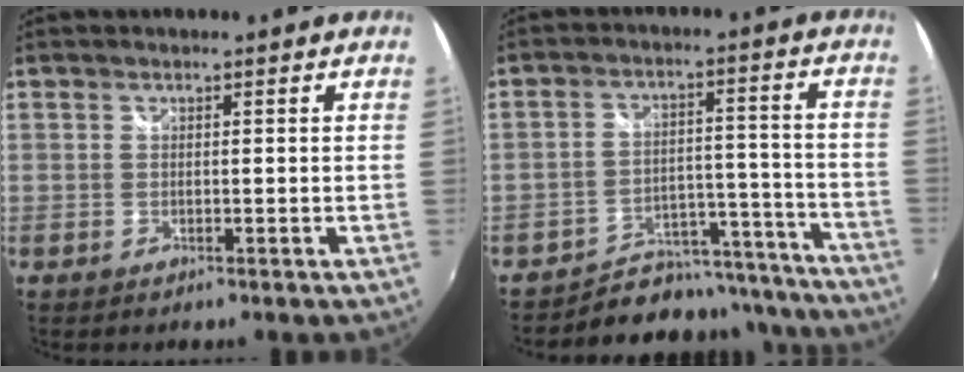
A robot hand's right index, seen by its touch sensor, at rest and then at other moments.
{"total": 16.7, "force": [-15.1, 6.9, 1.6], "torque": [-0.023, 0.067, -0.193]}